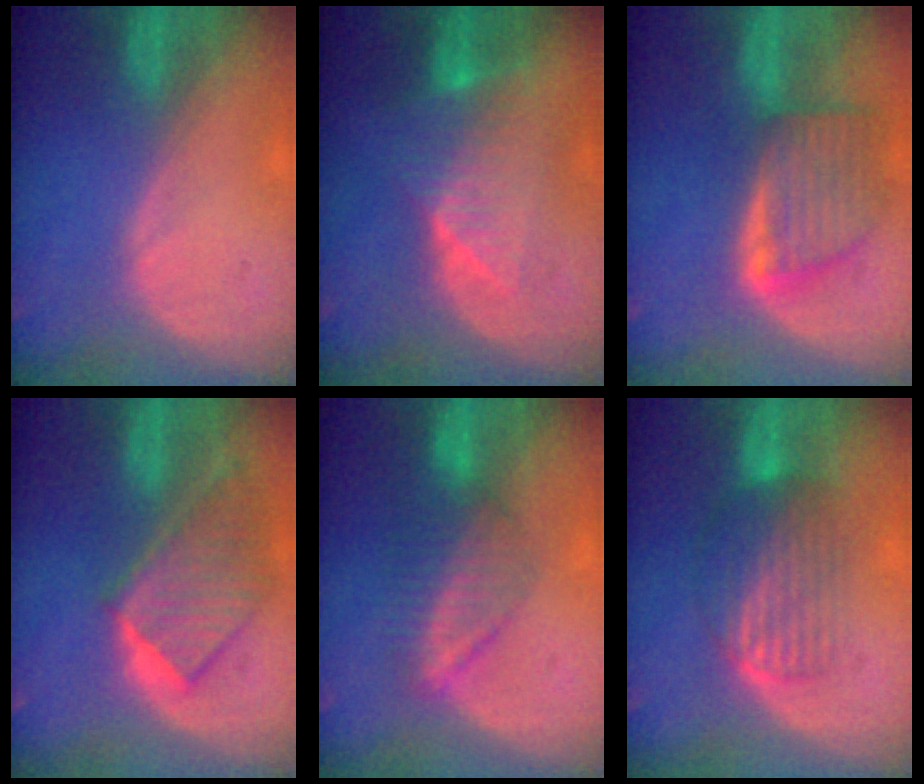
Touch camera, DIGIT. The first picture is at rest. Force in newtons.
{"total": 8.3, "press": 7.1, "slide": 4.2}
{"total": 8.0, "press": 7.3, "slide": 3.3}
{"total": 9.1, "press": 8.0, "slide": 4.4}
{"total": 6.6, "press": 5.9, "slide": 2.8}
{"total": 6.8, "press": 6.5, "slide": 2.1}